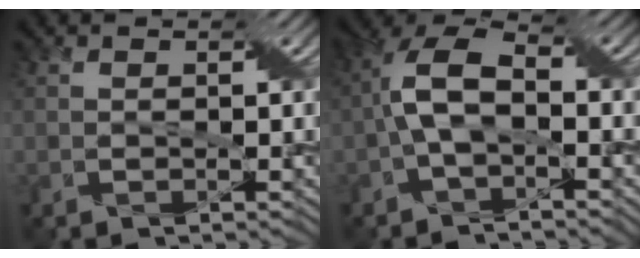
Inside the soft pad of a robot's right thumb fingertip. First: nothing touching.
{"total": 7.2, "force": [-1.1, 3.4, 6.3], "torque": [-0.139, 0.020, -0.029]}